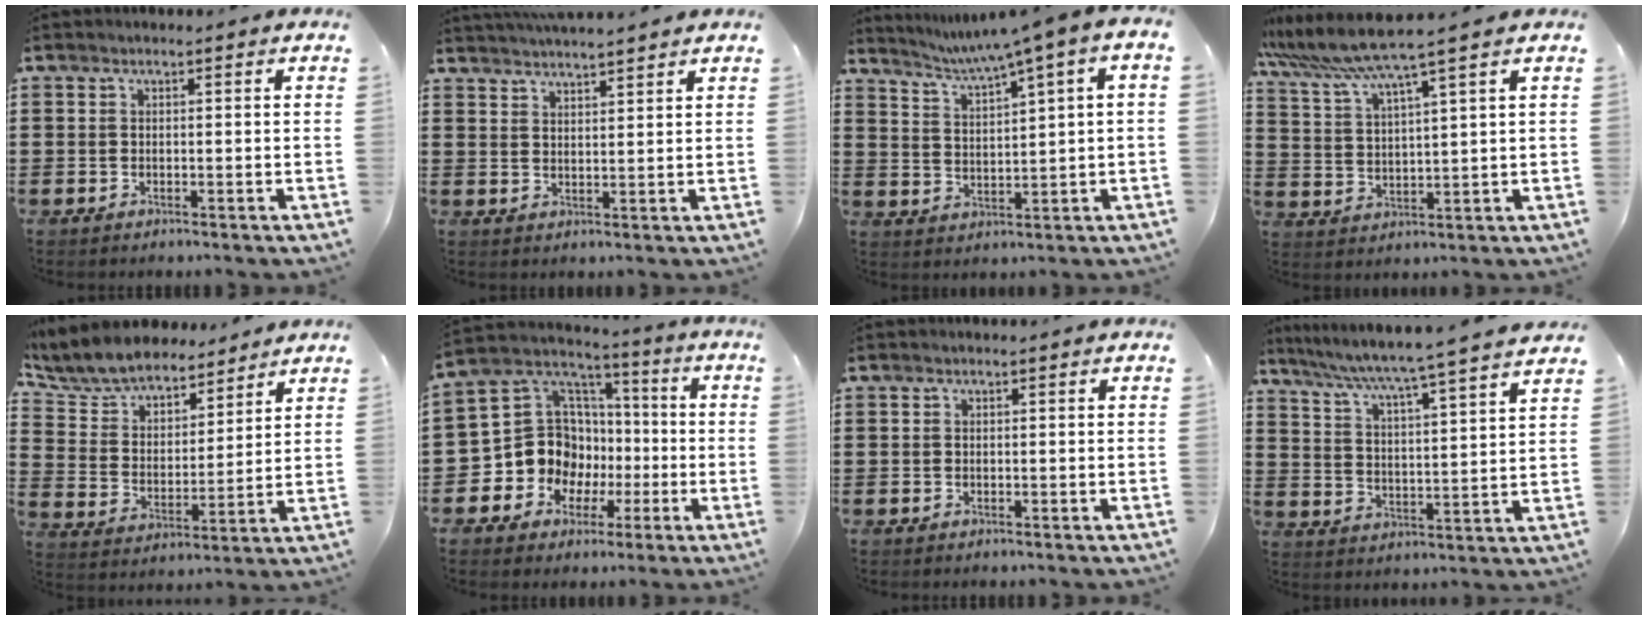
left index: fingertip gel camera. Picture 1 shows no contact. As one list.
[{"total": 2.8, "force": [2.8, -0.5, -0.1], "torque": [-0.007, -0.010, 0.052]}, {"total": 4.3, "force": [2.7, -0.6, 3.4], "torque": [-0.075, -0.022, 0.035]}, {"total": 6.9, "force": [5.8, -0.7, 3.6], "torque": [-0.092, -0.030, 0.099]}, {"total": 7.0, "force": [6.7, 1.6, 1.1], "torque": [-0.060, -0.039, 0.117]}, {"total": 12.6, "force": [-2.5, 11.4, 5.0], "torque": [-0.150, -0.001, -0.038]}, {"total": 0.0}, {"total": 4.7, "force": [4.2, -1.1, 2.0], "torque": [-0.060, -0.044, 0.060]}]